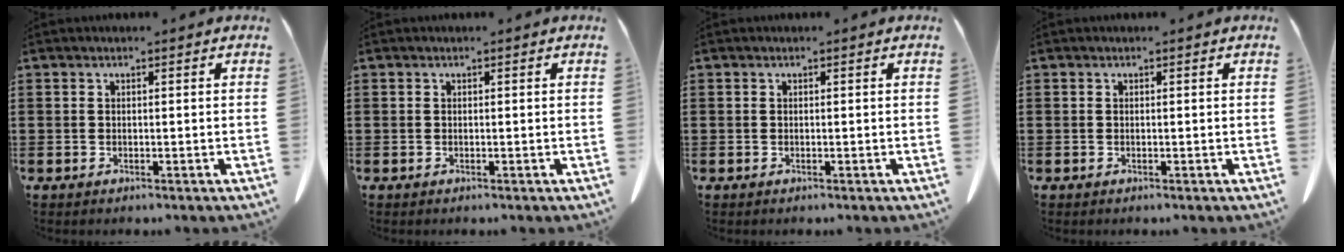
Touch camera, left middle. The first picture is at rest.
{"total": 0.0}
{"total": 0.0}
{"total": 0.0}